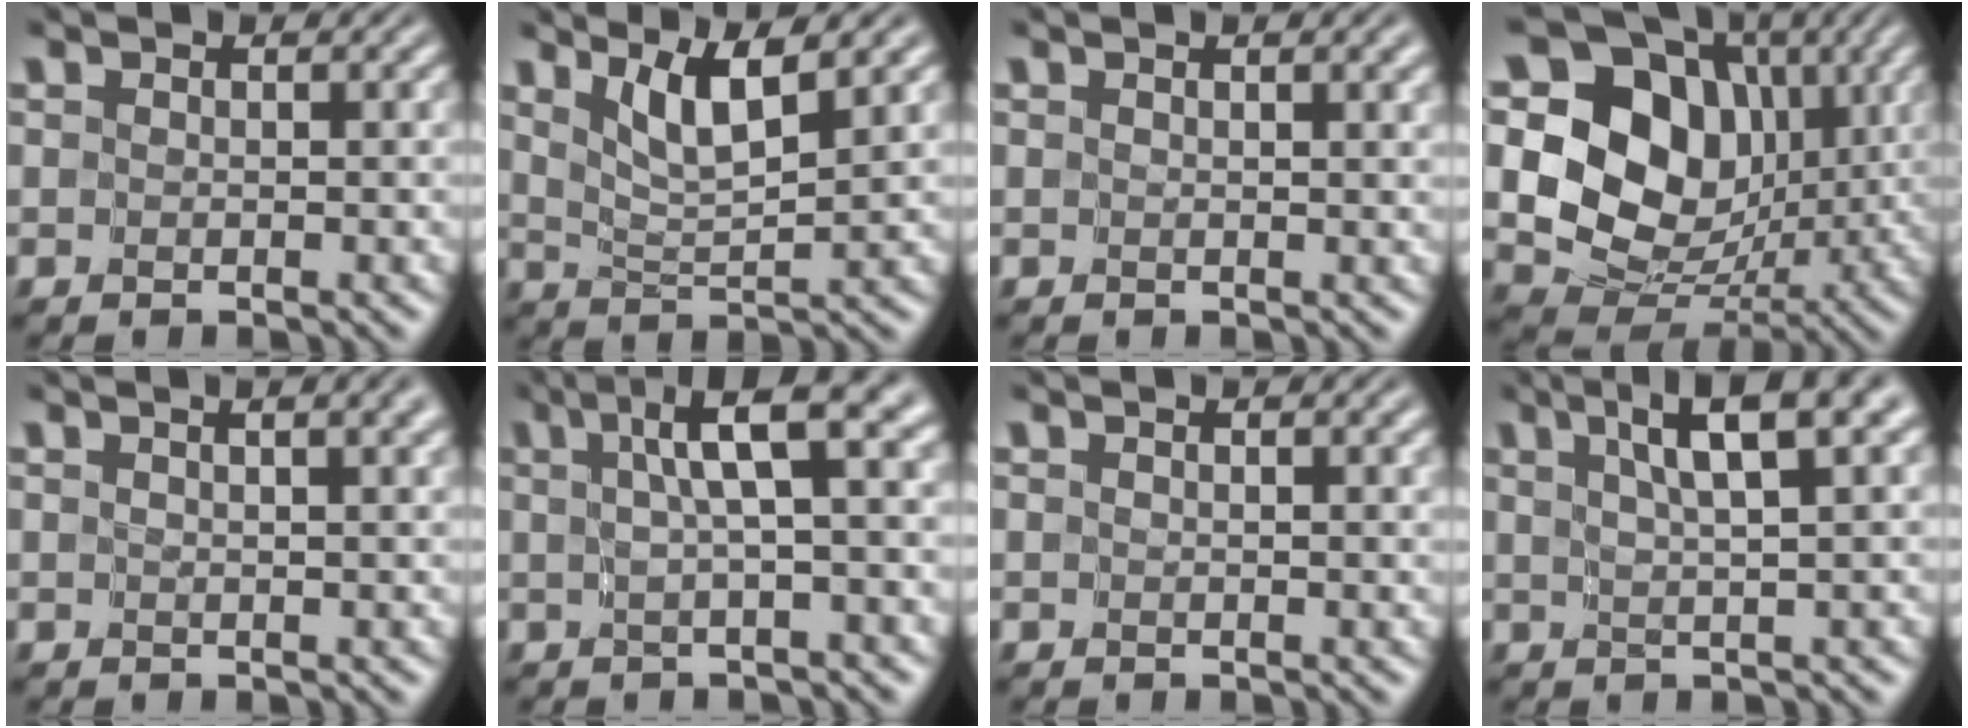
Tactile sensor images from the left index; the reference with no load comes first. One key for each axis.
{"total": 3.9, "fx": 2.4, "fy": 0.6, "fz": 3.0, "tx": -0.054, "ty": -0.006, "tz": 0.047}
{"total": 3.1, "fx": 1.5, "fy": 1.0, "fz": 2.5, "tx": -0.023, "ty": 0.003, "tz": 0.009}
{"total": 11.3, "fx": 2.2, "fy": 9.2, "fz": 6.1, "tx": -0.107, "ty": -0.001, "tz": 0.026}
{"total": 6.7, "fx": 3.5, "fy": 3.0, "fz": 4.9, "tx": -0.016, "ty": 0.031, "tz": 0.014}
{"total": 6.0, "fx": 1.7, "fy": 1.3, "fz": 5.6, "tx": -0.071, "ty": 0.014, "tz": 0.020}
{"total": 1.6, "fx": 0.8, "fy": 0.3, "fz": 1.3, "tx": -0.014, "ty": -0.002, "tz": 0.012}
{"total": 5.5, "fx": 2.9, "fy": 0.9, "fz": 4.6, "tx": -0.056, "ty": 0.011, "tz": 0.043}